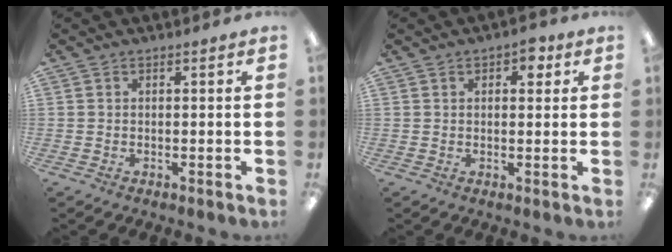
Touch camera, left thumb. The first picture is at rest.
{"total": 4.1, "force": [1.9, 2.4, 2.8], "torque": [-0.033, -0.001, 0.028]}